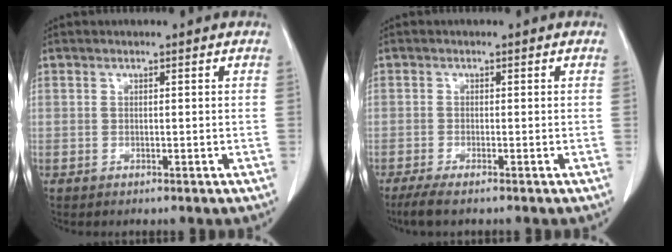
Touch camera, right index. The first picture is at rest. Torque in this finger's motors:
{"motor_torque": [0.21, -0.17, 0.14, 0.03]}